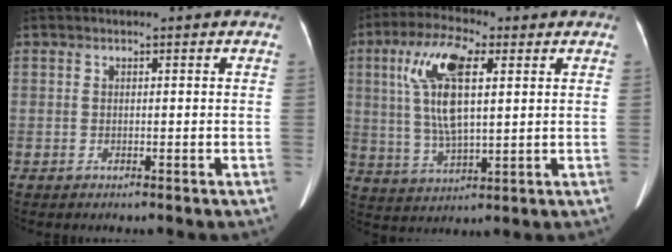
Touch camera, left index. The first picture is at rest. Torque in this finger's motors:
{"motor_torque": [2.00, -0.14, 1.05, 0.10]}